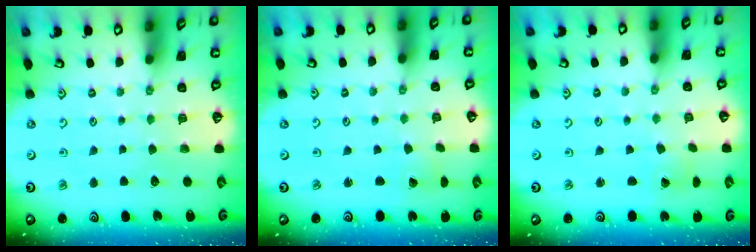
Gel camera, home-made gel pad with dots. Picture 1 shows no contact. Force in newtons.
{"total": 1.7, "press": 1.7, "slide": 0.1}
{"total": 0.7, "press": 0.7, "slide": 0.1}